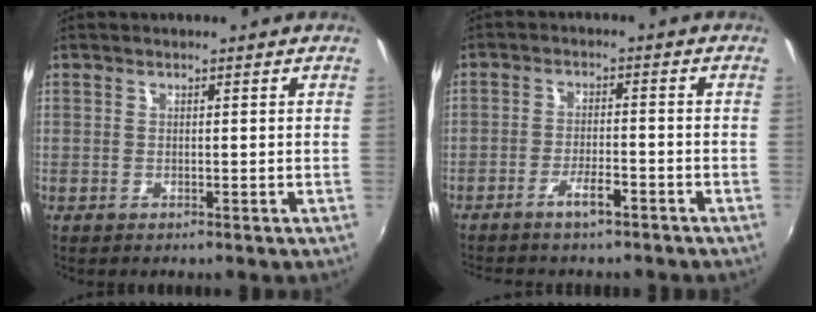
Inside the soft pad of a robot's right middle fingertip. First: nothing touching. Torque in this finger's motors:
{"motor_torque": [1.01, -1.13, 0.15, 0.08]}